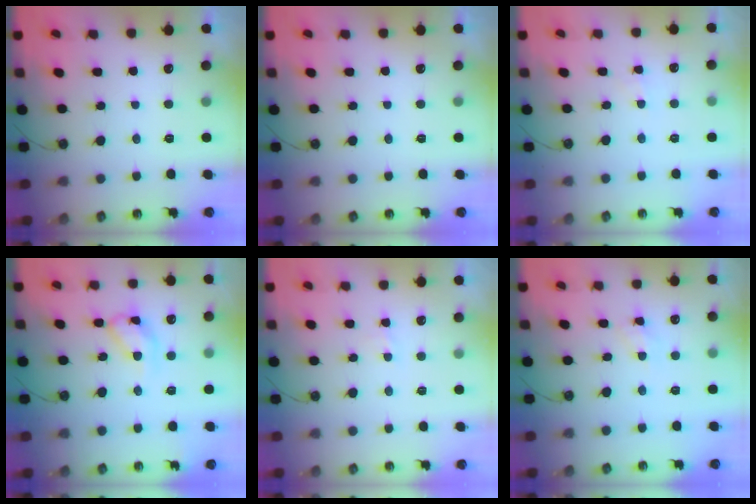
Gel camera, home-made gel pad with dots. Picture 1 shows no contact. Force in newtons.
{"total": 0.0}
{"total": 3.3, "press": 3.3, "slide": 0.5}
{"total": 11.9, "press": 11.9, "slide": 0.8}
{"total": 2.8, "press": 2.8, "slide": 0.4}
{"total": 6.0, "press": 6.0, "slide": 0.7}